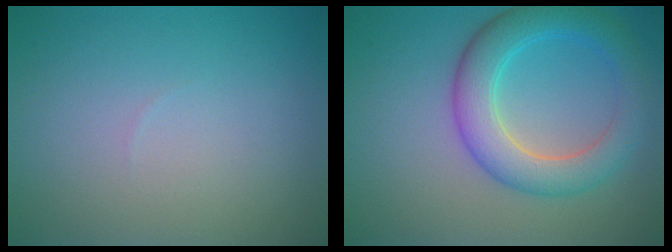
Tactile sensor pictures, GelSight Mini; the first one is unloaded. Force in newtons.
{"total": 5.7, "press": 5.7, "slide": 0.1}